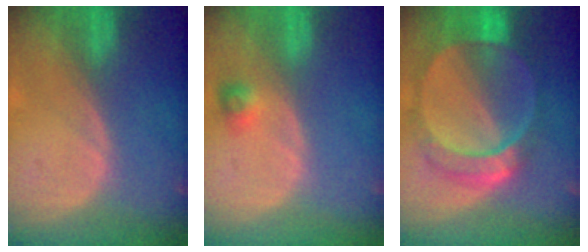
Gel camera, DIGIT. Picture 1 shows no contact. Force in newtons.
{"total": 2.5, "press": 2.3, "slide": 1.0}
{"total": 9.5, "press": 8.2, "slide": 4.8}